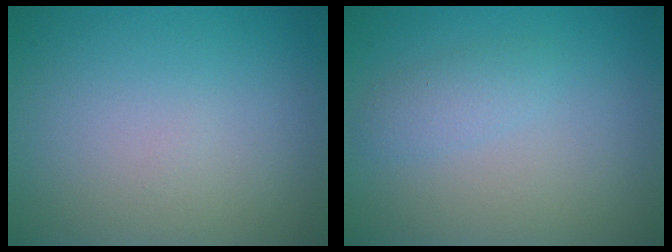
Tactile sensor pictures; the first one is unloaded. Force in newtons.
{"total": 1.5, "press": 1.5, "slide": 0.1}